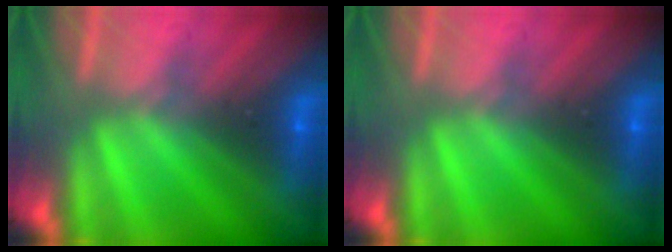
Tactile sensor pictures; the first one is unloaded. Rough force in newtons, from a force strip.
{"total": 0.0}